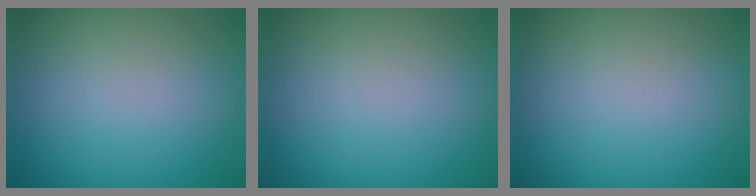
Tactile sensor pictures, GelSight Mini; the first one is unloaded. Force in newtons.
{"total": 0.0}
{"total": 0.0}